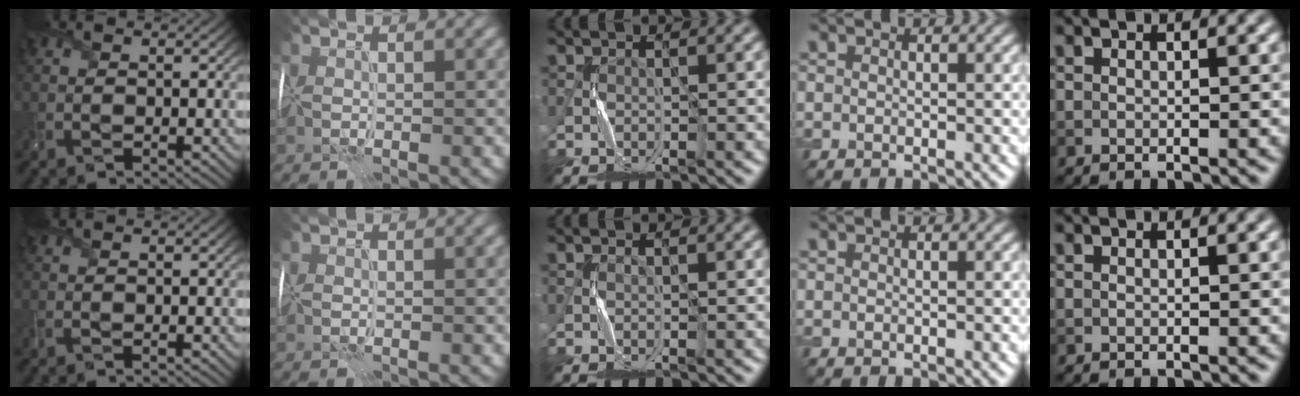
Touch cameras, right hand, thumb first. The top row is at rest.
{"thumb": {"total": 0.8, "force": [-0.3, 0.2, 0.7], "torque": [-0.018, -0.002, -0.006]}, "middle": {"total": 0.5, "force": [0.1, -0.4, 0.2], "torque": [-0.010, 0.002, 0.003]}}